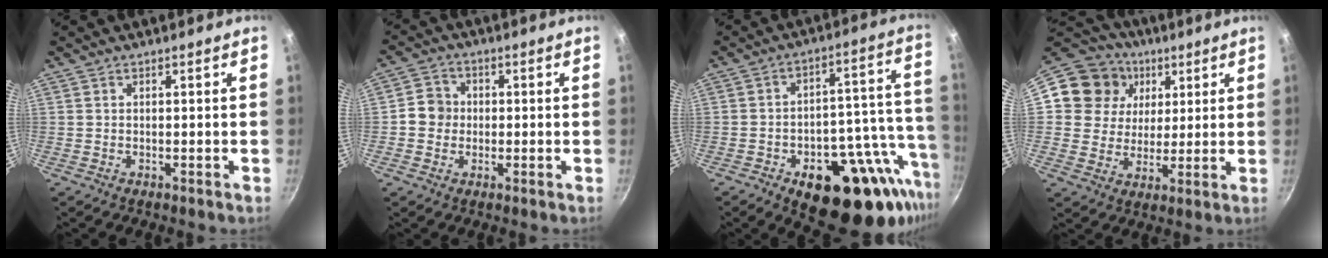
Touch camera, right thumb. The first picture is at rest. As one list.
[{"total": 5.1, "force": [-0.3, 4.8, 1.8], "torque": [-0.004, 0.010, -0.020]}, {"total": 24.5, "force": [-10.0, 12.8, 18.4], "torque": [-0.196, 0.030, -0.134]}, {"total": 14.8, "force": [5.1, 12.9, 5.1], "torque": [-0.069, 0.002, 0.079]}]